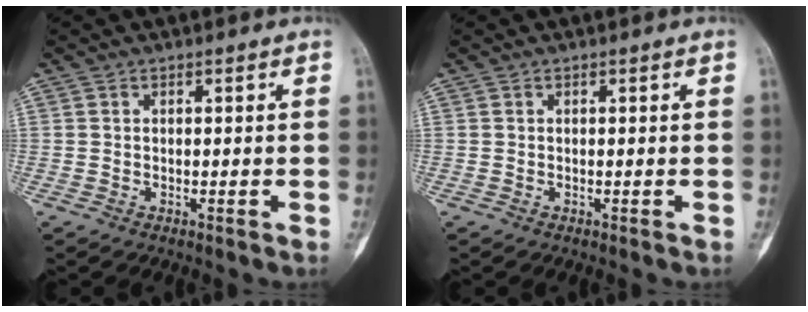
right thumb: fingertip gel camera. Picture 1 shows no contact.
{"total": 0.0}